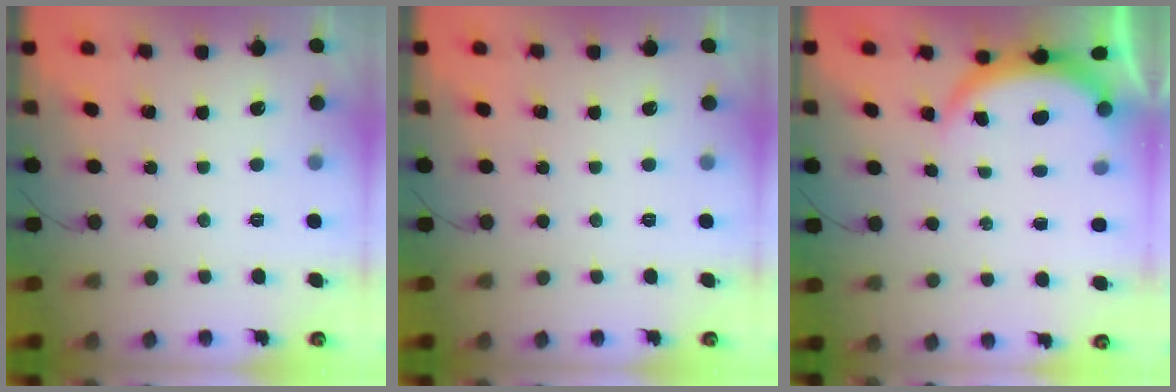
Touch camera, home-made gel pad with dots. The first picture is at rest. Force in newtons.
{"total": 0.0}
{"total": 3.8, "press": 3.8, "slide": 0.2}